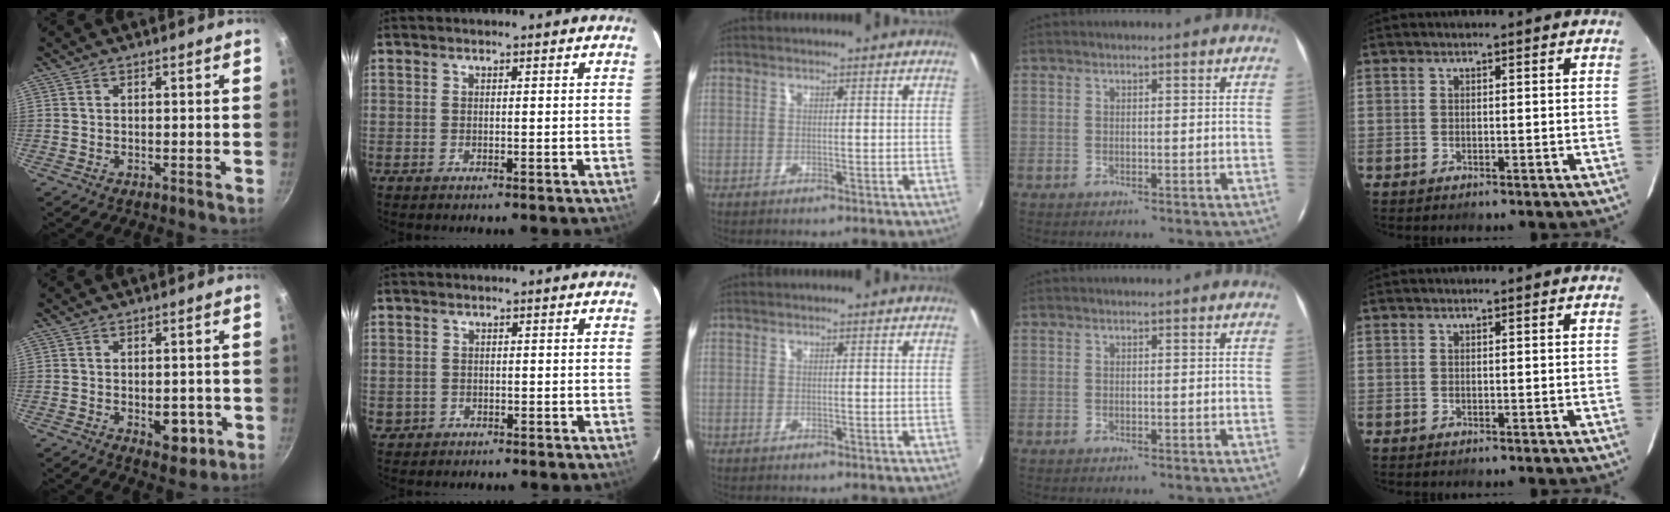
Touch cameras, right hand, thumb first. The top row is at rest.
{"thumb": {"total": 6.2, "force": [-1.8, 3.7, 4.6], "torque": [-0.032, 0.005, -0.017]}, "index": {"total": 1.9, "force": [-0.3, 1.8, 0.2], "torque": [-0.006, 0.001, 0.000]}}